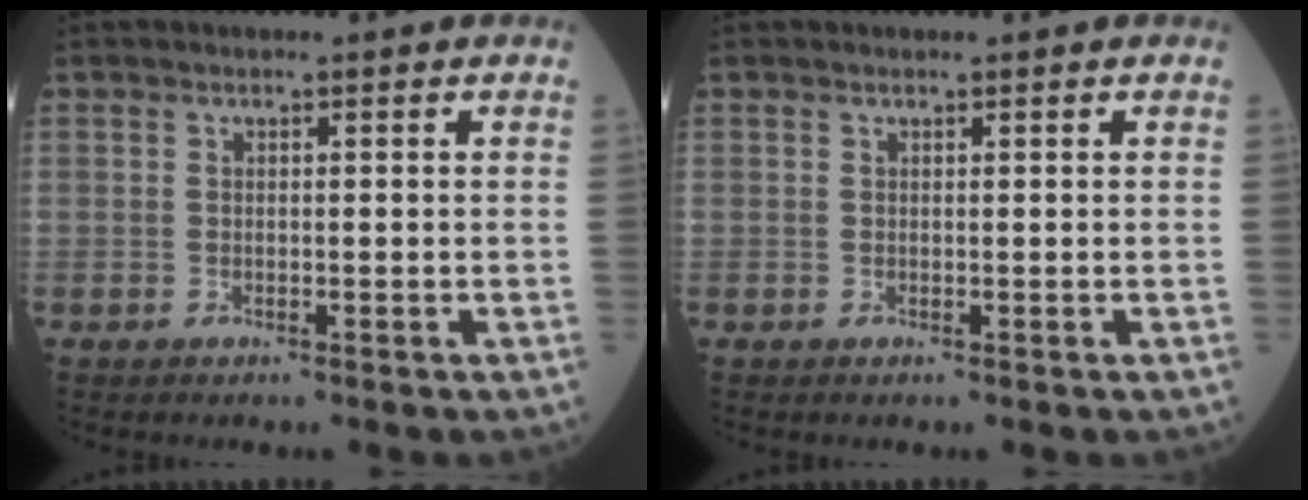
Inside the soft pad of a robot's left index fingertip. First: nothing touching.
{"total": 0.0}